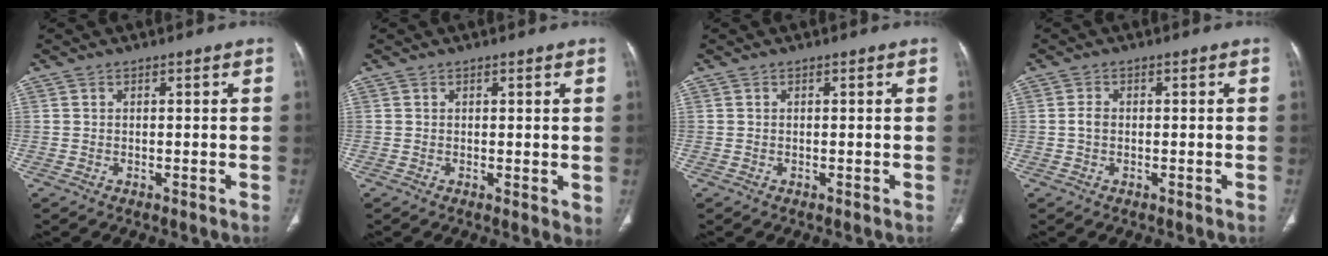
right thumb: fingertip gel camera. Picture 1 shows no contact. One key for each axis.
{"total": 2.1, "fx": 0.5, "fy": 0.9, "fz": 1.9, "tx": -0.026, "ty": -0.009, "tz": 0.007}
{"total": 0.0}
{"total": 1.6, "fx": -0.1, "fy": 1.2, "fz": 1.1, "tx": -0.022, "ty": 0.002, "tz": -0.005}